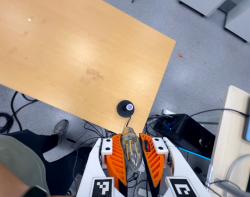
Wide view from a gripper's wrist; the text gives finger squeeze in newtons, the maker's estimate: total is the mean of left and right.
{"total": 21.7, "left": 23.3, "right": 20.2}